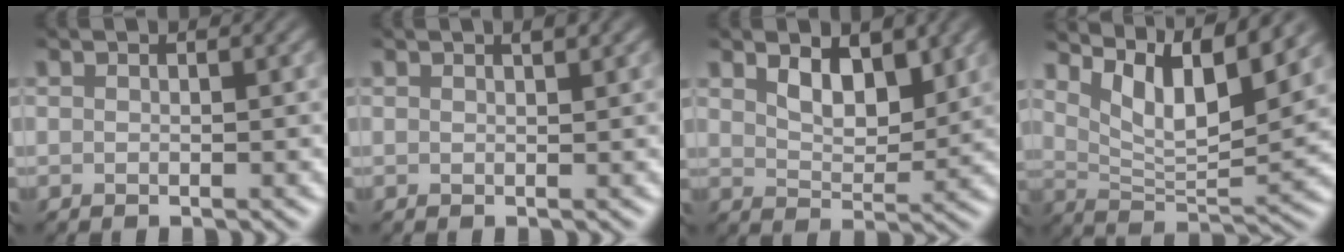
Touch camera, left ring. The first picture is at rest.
{"total": 1.1, "force": [0.6, 0.4, 0.9], "torque": [-0.010, 0.003, 0.006]}
{"total": 3.5, "force": [1.8, 1.9, 2.4], "torque": [-0.051, -0.006, 0.026]}
{"total": 7.6, "force": [4.5, 2.3, 5.7], "torque": [-0.102, -0.009, 0.082]}